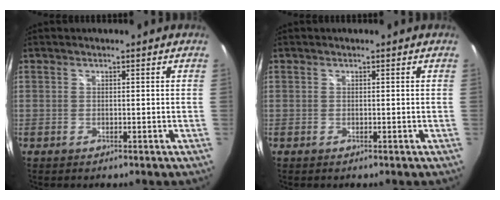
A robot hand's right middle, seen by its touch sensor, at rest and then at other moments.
{"total": 0.0}